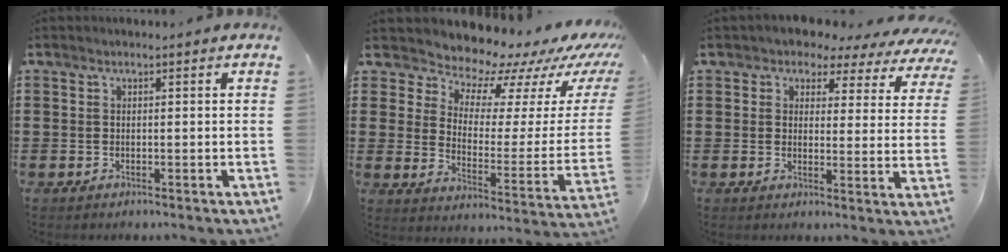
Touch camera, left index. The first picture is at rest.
{"total": 8.2, "force": [7.5, 3.0, 1.4], "torque": [-0.047, -0.070, 0.124]}
{"total": 3.2, "force": [2.7, 1.5, 0.6], "torque": [-0.034, -0.016, 0.042]}